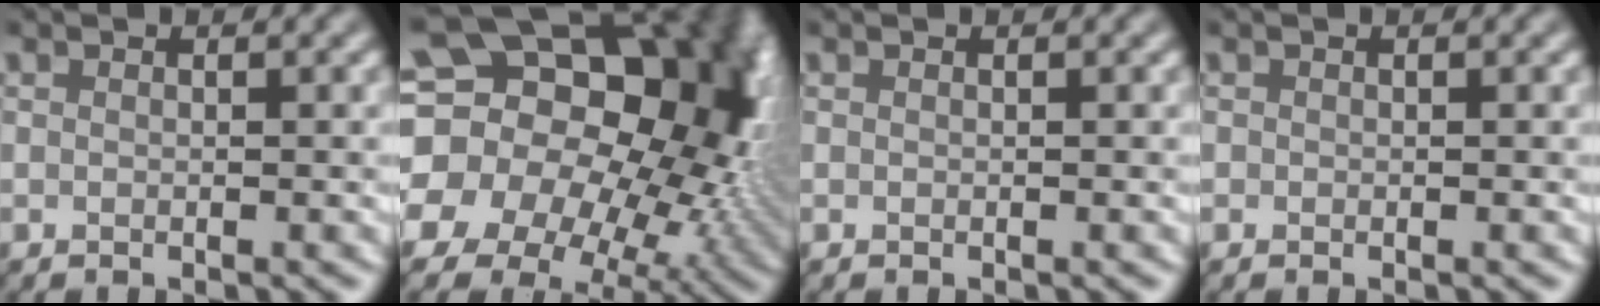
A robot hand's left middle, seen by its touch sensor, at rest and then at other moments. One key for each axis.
{"total": 24.4, "fx": 1.0, "fy": 19.8, "fz": 14.1, "tx": -0.218, "ty": 0.033, "tz": -0.039}
{"total": 0.0}
{"total": 0.0}